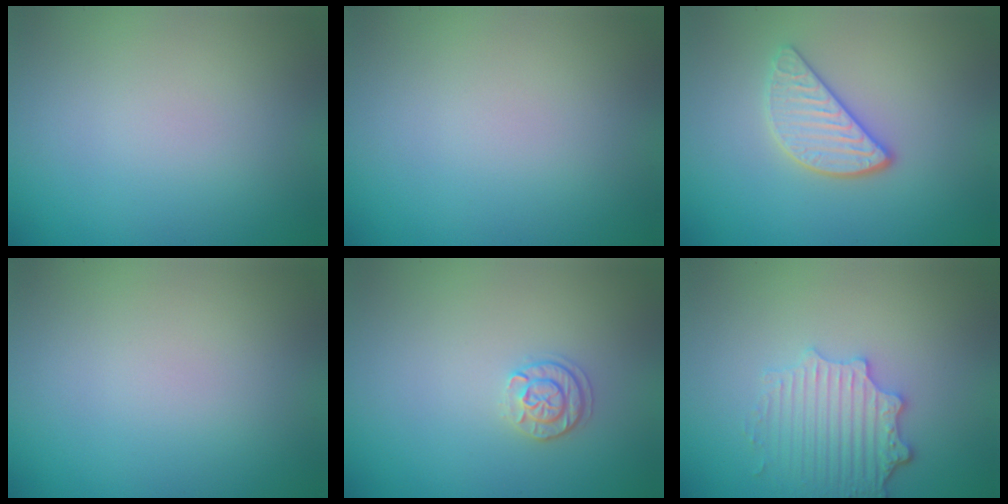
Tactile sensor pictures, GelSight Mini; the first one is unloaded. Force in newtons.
{"total": 0.0}
{"total": 2.9, "press": 2.7, "slide": 1.2}
{"total": 0.0}
{"total": 1.7, "press": 1.6, "slide": 0.4}
{"total": 4.0, "press": 3.2, "slide": 2.3}